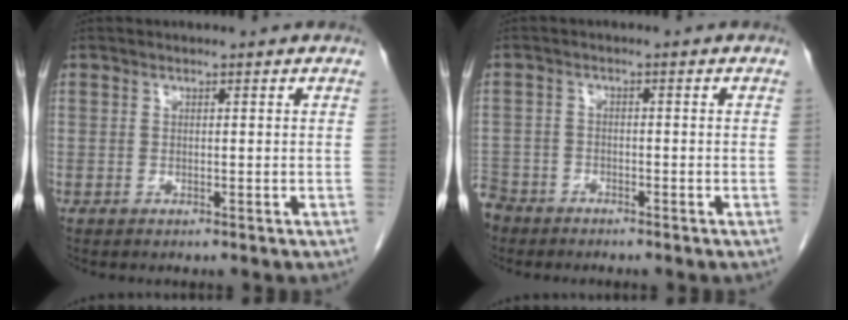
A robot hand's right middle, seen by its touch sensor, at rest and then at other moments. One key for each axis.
{"total": 5.6, "fx": -4.6, "fy": 3.1, "fz": 0.4, "tx": -0.017, "ty": -0.004, "tz": -0.093}